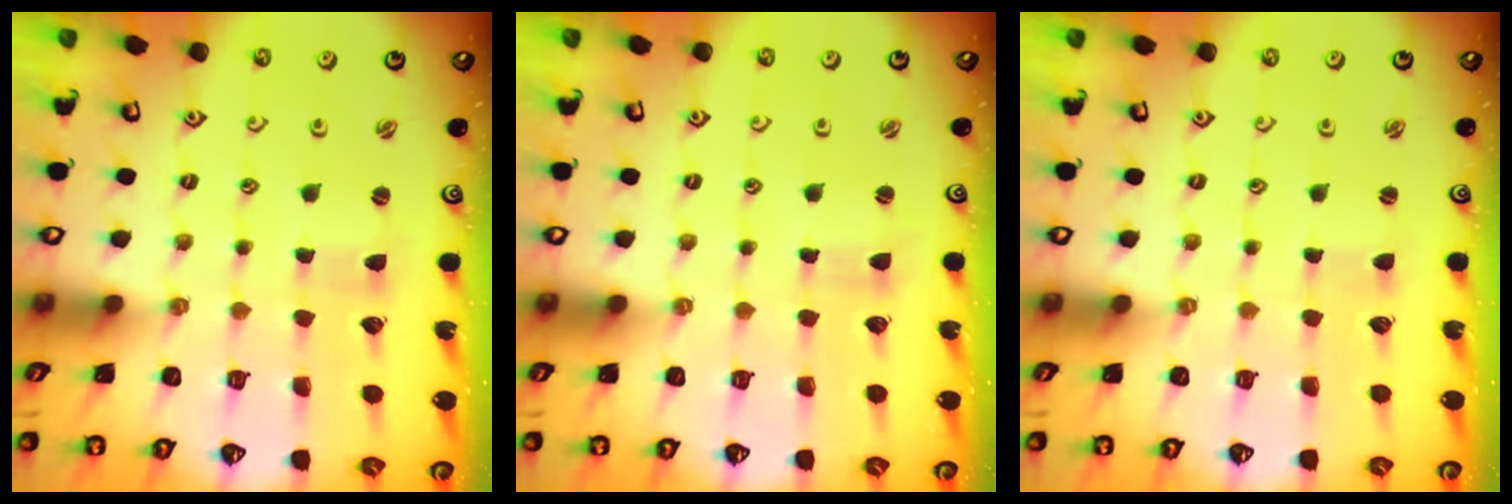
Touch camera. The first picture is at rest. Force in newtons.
{"total": 0.8, "press": 0.8, "slide": 0.2}
{"total": 0.0}